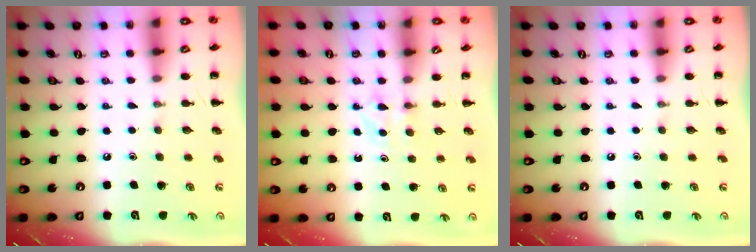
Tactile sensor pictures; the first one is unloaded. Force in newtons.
{"total": 2.8, "press": 2.6, "slide": 1.0}
{"total": 0.0}